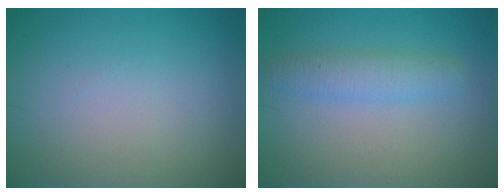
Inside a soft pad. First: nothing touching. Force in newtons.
{"total": 2.7, "press": 2.7, "slide": 0.2}